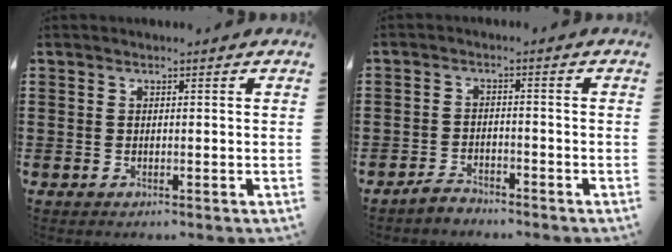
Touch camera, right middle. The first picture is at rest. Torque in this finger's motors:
{"motor_torque": [1.37, -0.58, 0.06, 0.11]}